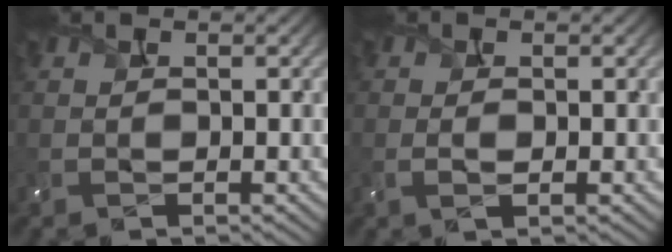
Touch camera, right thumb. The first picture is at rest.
{"total": 1.2, "force": [-0.2, 0.5, 1.1], "torque": [-0.028, -0.002, -0.004]}